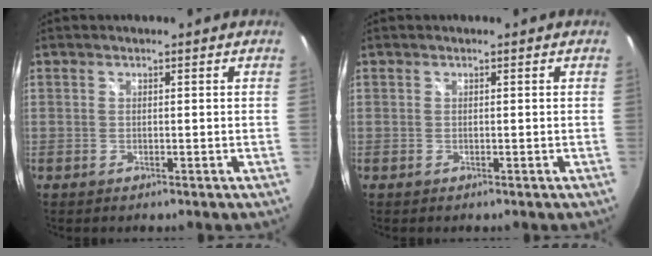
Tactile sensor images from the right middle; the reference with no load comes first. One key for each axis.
{"total": 0.0}